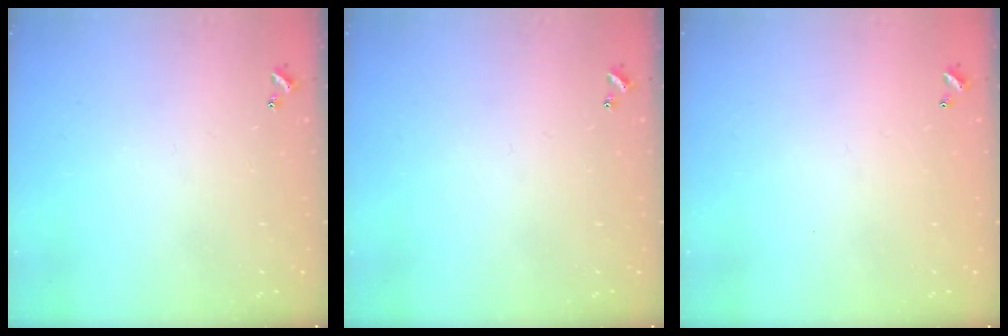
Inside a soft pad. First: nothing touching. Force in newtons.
{"total": 0.0}
{"total": 2.9, "press": 2.9, "slide": 0.1}